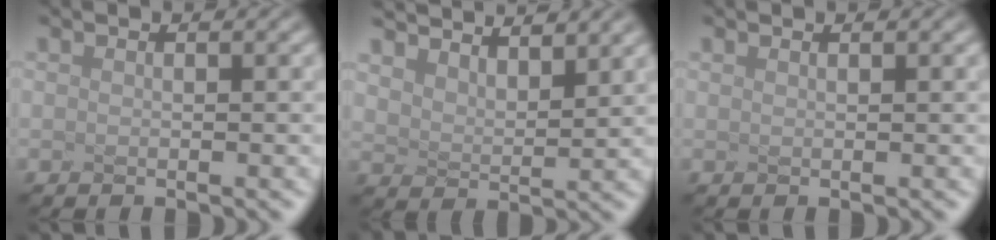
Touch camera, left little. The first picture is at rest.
{"total": 5.2, "force": [4.9, 0.8, 1.5], "torque": [-0.041, 0.007, 0.088]}
{"total": 0.6, "force": [0.5, 0.2, 0.3], "torque": [0.001, 0.009, 0.002]}